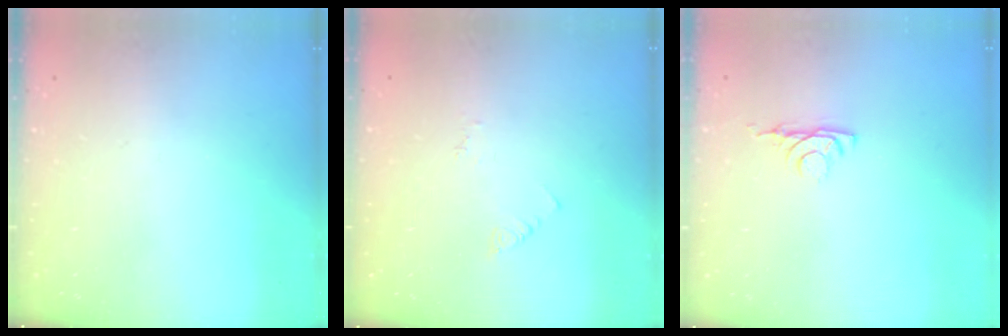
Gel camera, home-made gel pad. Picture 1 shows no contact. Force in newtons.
{"total": 2.5, "press": 2.5, "slide": 0.4}
{"total": 3.4, "press": 3.3, "slide": 0.6}